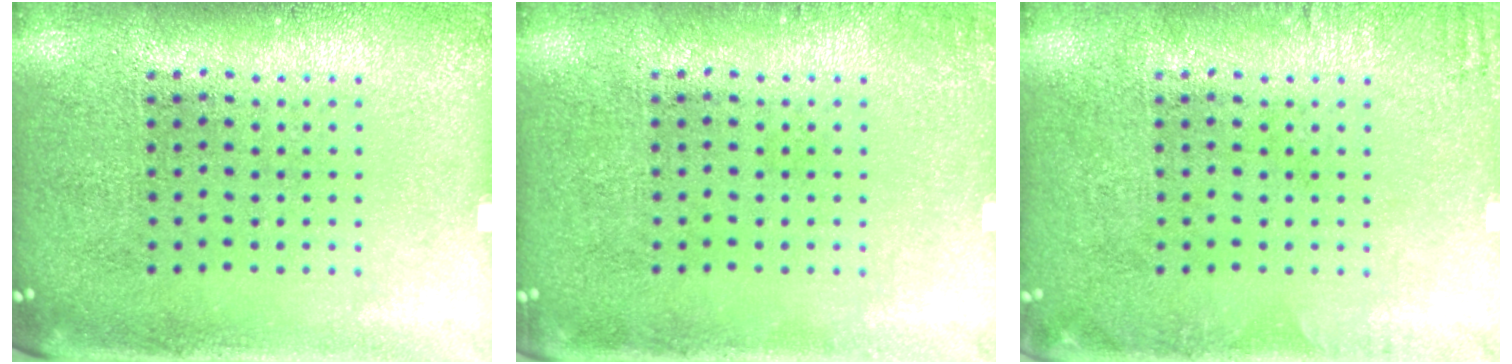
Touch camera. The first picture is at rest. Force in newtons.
{"total": 0.7, "press": 0.6, "slide": 0.2}
{"total": 1.1, "press": 1.1, "slide": 0.2}